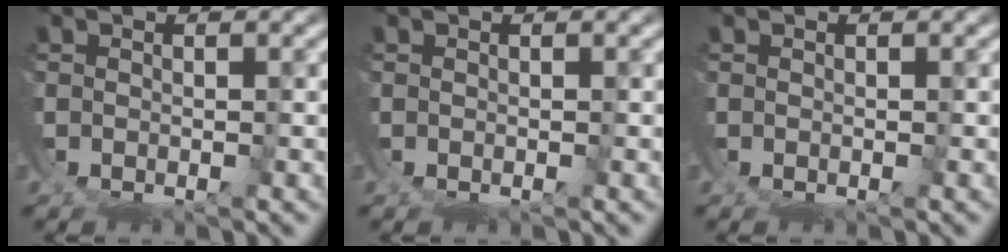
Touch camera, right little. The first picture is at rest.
{"total": 0.0}
{"total": 0.0}